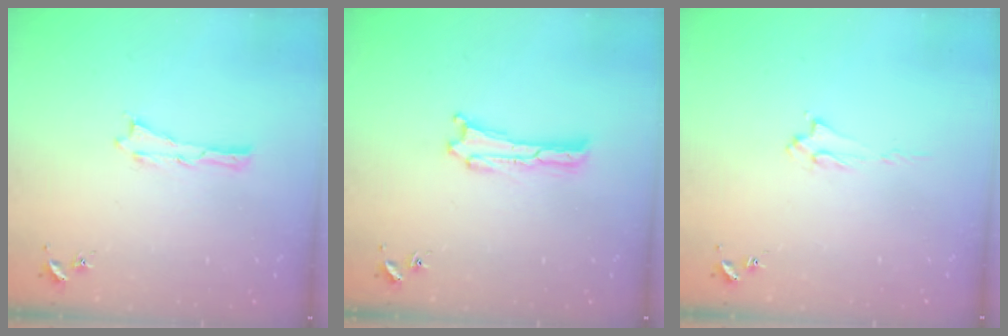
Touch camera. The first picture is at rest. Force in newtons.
{"total": 0.0}
{"total": 1.9, "press": 1.8, "slide": 0.4}